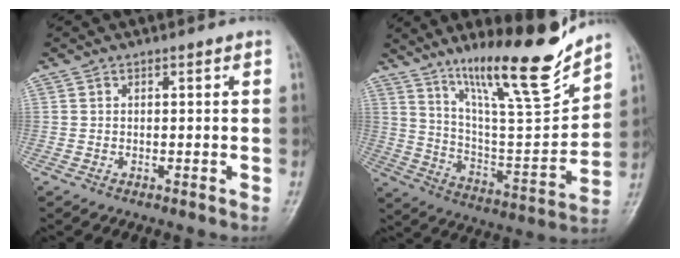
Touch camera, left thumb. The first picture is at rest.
{"total": 20.2, "force": [15.0, 3.1, 13.2], "torque": [-0.179, -0.091, 0.259]}